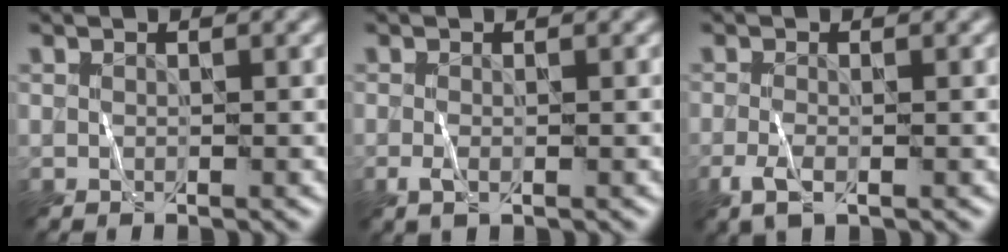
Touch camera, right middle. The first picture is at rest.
{"total": 1.2, "force": [-0.4, 0.5, 1.1], "torque": [-0.026, -0.004, -0.010]}
{"total": 2.2, "force": [-0.9, 0.8, 1.9], "torque": [-0.045, -0.007, -0.022]}